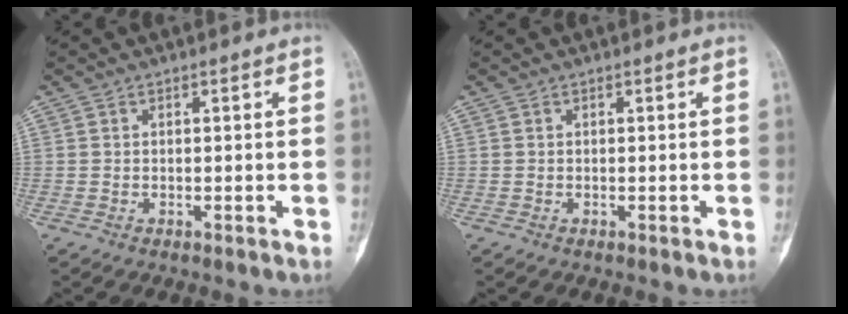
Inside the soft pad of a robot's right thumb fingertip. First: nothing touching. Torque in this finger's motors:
{"motor_torque": [0.37, 0.41, 0.30, -0.15, -0.03]}